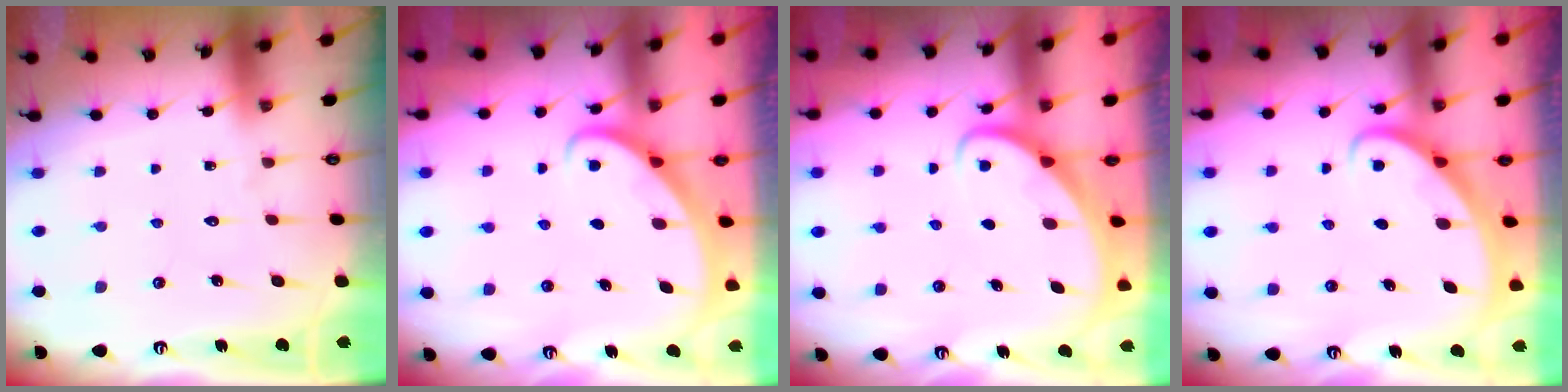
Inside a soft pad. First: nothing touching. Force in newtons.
{"total": 2.8, "press": 2.8, "slide": 0.2}
{"total": 2.3, "press": 2.3, "slide": 0.2}
{"total": 2.7, "press": 2.7, "slide": 0.2}